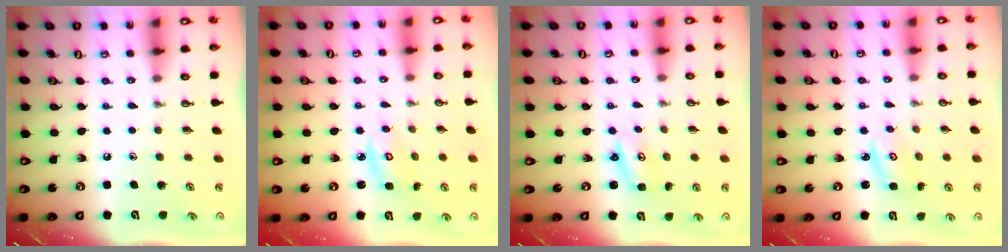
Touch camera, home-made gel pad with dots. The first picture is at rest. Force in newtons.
{"total": 3.5, "press": 3.5, "slide": 0.2}
{"total": 2.6, "press": 2.6, "slide": 0.2}
{"total": 2.8, "press": 2.8, "slide": 0.3}